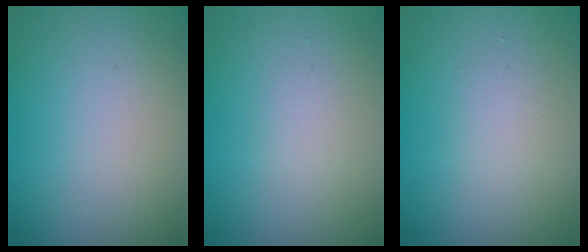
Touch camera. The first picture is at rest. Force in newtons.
{"total": 1.0, "press": 1.0, "slide": 0.0}
{"total": 1.2, "press": 1.2, "slide": 0.0}